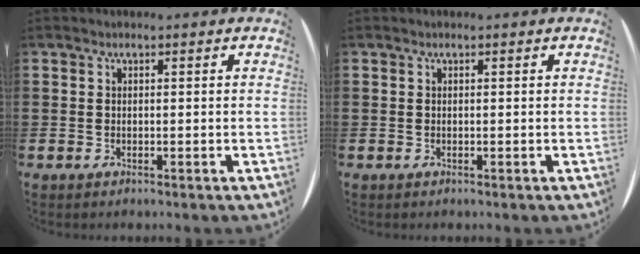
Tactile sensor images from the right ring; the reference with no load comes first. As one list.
[{"total": 0.0}]